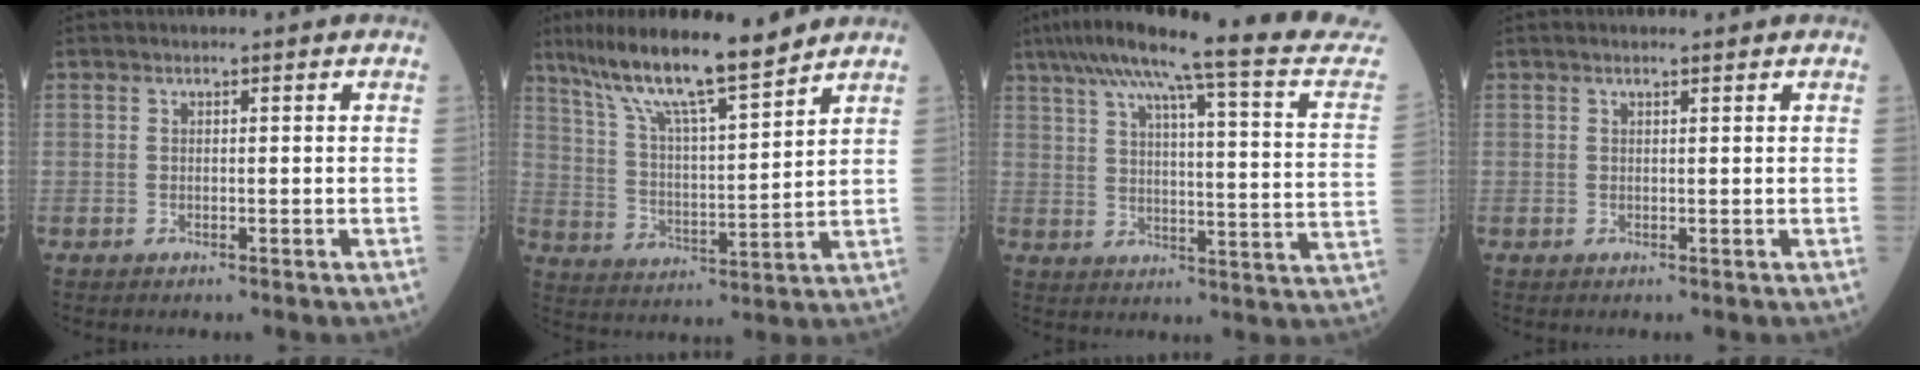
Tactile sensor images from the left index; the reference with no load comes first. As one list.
[{"total": 13.9, "force": [11.3, 1.0, 8.0], "torque": [-0.146, 0.006, 0.202]}, {"total": 24.1, "force": [20.4, -0.4, 12.8], "torque": [-0.197, -0.034, 0.254]}, {"total": 1.0, "force": [0.8, 0.1, 0.7], "torque": [-0.015, 0.008, 0.012]}]